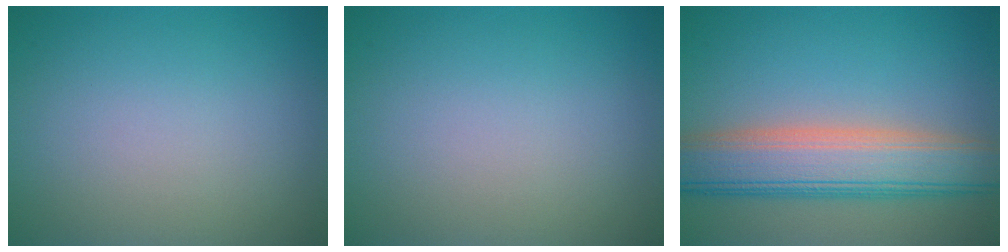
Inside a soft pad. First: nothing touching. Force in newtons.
{"total": 0.0}
{"total": 7.9, "press": 7.9, "slide": 0.4}